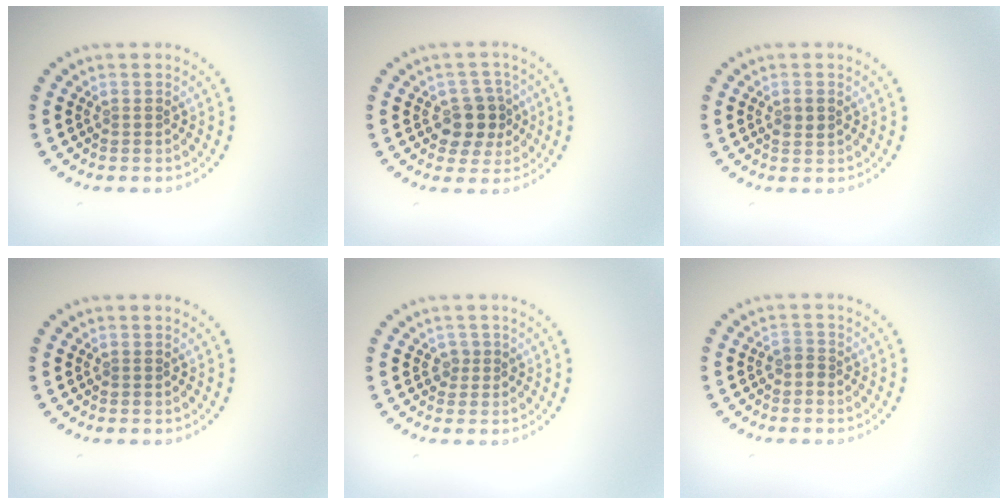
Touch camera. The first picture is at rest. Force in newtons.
{"total": 3.6, "press": 3.4, "slide": 1.3}
{"total": 1.2, "press": 1.2, "slide": 0.2}
{"total": 0.0}
{"total": 1.1, "press": 0.8, "slide": 0.7}
{"total": 1.1, "press": 0.9, "slide": 0.7}